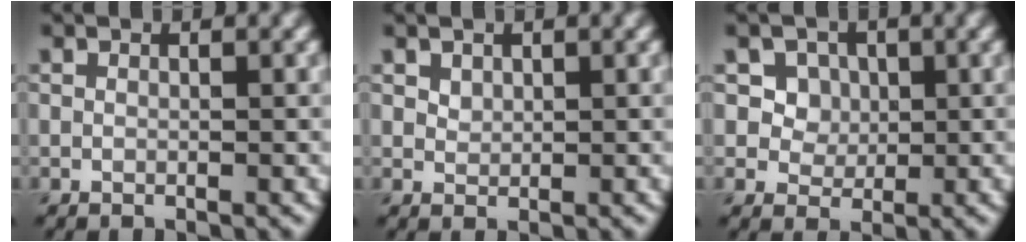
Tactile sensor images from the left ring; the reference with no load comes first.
{"total": 1.0, "force": [0.6, 0.7, 0.3], "torque": [-0.009, -0.007, 0.019]}
{"total": 5.5, "force": [2.3, 4.4, 2.3], "torque": [-0.042, -0.003, 0.038]}